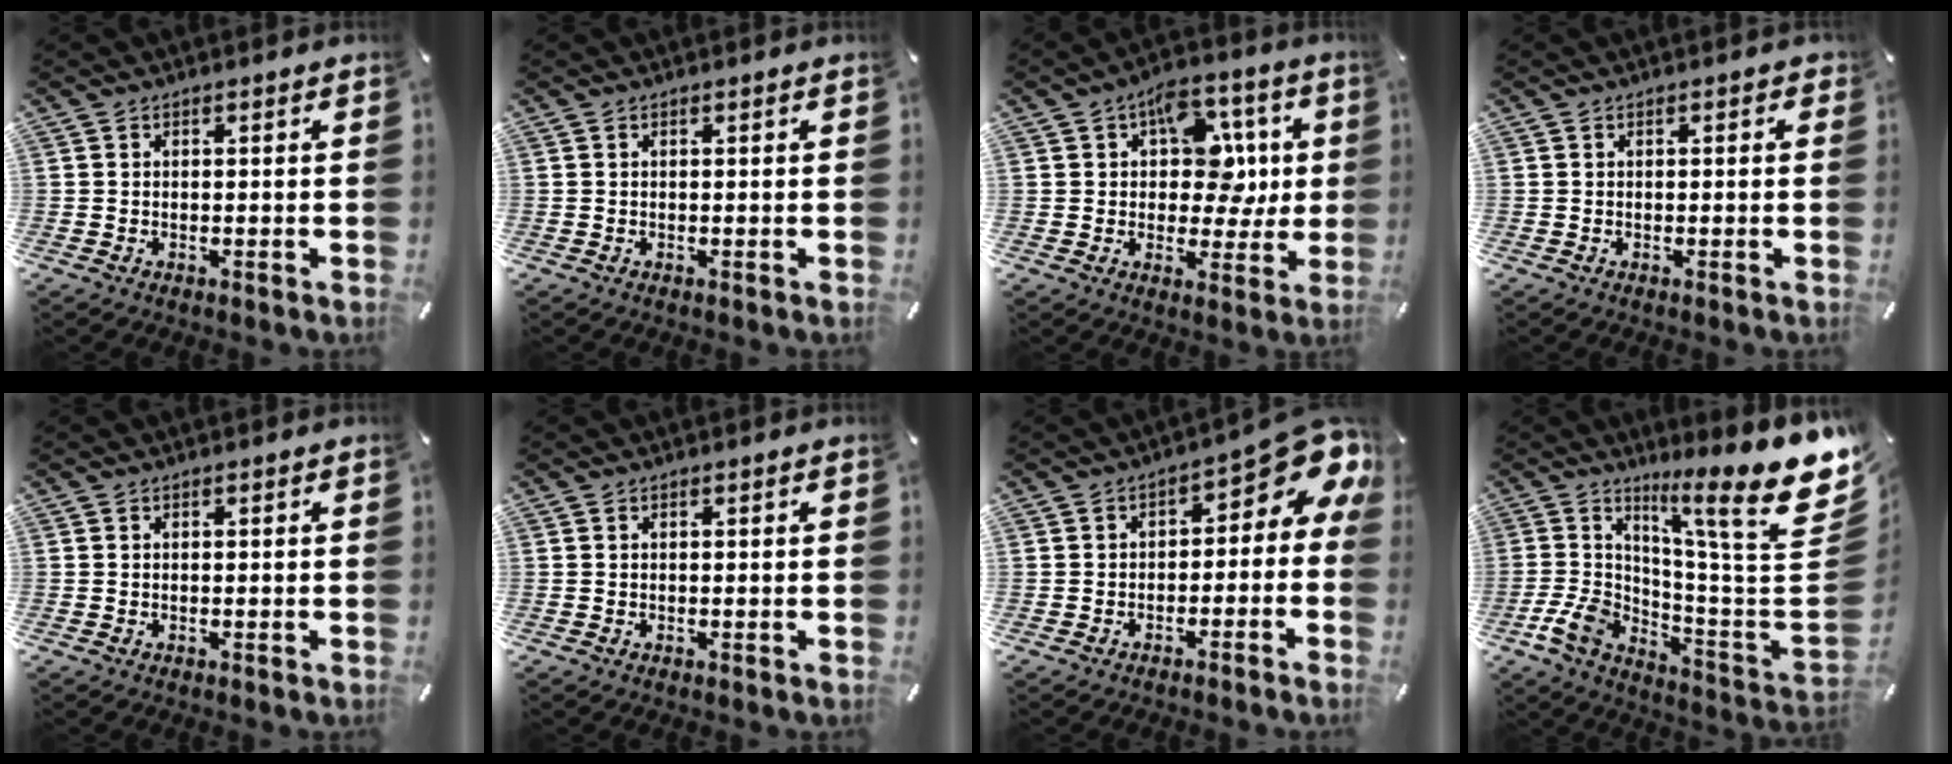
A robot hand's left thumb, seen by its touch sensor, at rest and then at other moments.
{"total": 0.0}
{"total": 12.5, "force": [2.9, 9.1, 8.1], "torque": [-0.097, -0.012, 0.051]}
{"total": 0.6, "force": [-0.1, 0.4, 0.4], "torque": [-0.006, 0.002, -0.002]}
{"total": 0.0}
{"total": 0.0}
{"total": 9.1, "force": [3.0, 4.6, 7.2], "torque": [-0.081, -0.037, 0.048]}
{"total": 21.2, "force": [9.9, 4.9, 18.1], "torque": [-0.281, -0.089, 0.152]}